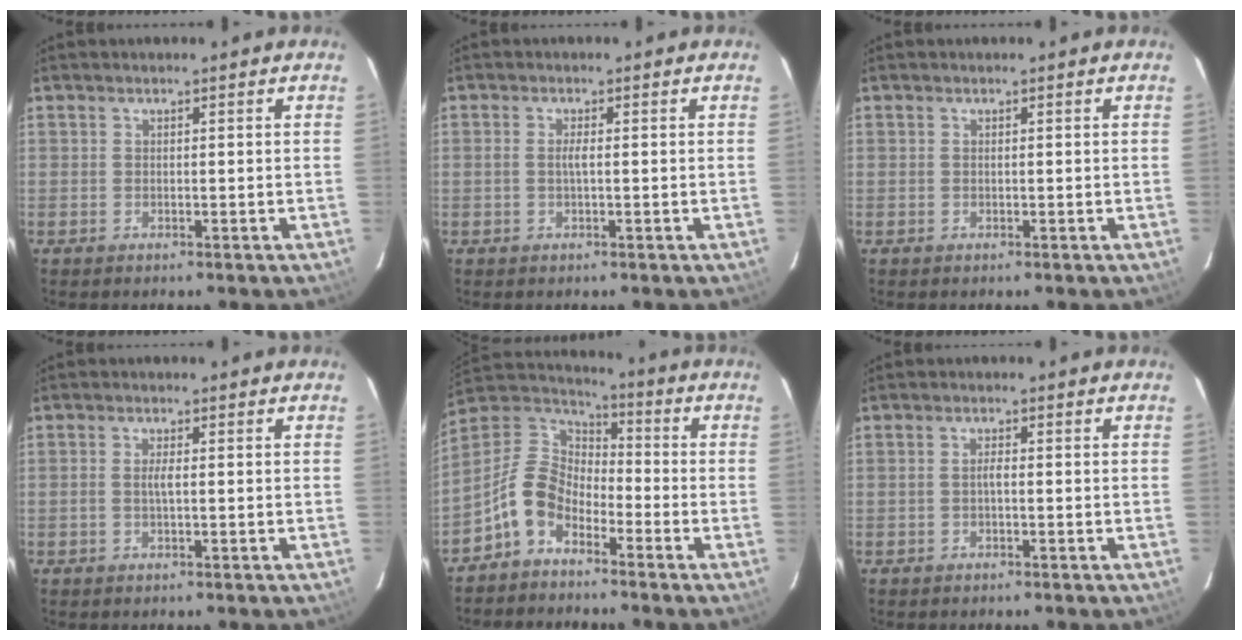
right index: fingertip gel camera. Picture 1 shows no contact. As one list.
[{"total": 1.4, "force": [-0.2, 0.1, 1.4], "torque": [-0.028, 0.001, -0.005]}, {"total": 0.0}, {"total": 1.6, "force": [-0.2, 0.2, 1.6], "torque": [-0.032, 0.001, -0.006]}, {"total": 10.2, "force": [-5.8, 6.4, 5.4], "torque": [-0.116, 0.028, -0.126]}, {"total": 1.2, "force": [-0.4, 0.2, 1.1], "torque": [-0.022, 0.006, -0.008]}]